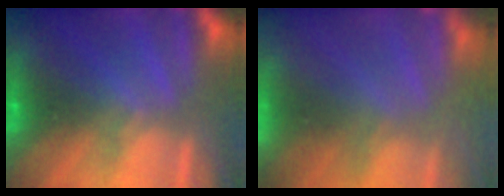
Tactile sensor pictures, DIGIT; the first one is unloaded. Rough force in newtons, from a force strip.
{"total": 6.8}